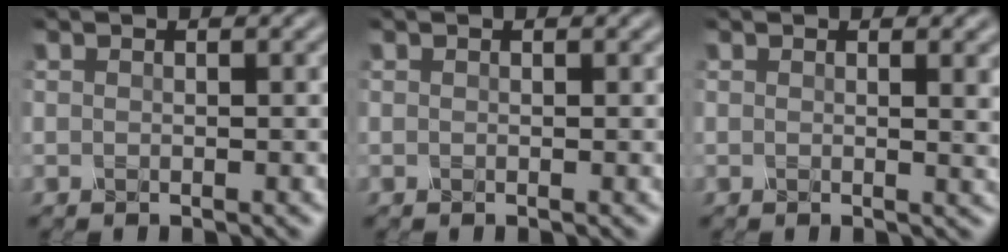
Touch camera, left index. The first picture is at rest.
{"total": 0.0}
{"total": 1.8, "force": [0.7, 0.4, 1.6], "torque": [-0.017, -0.005, 0.012]}